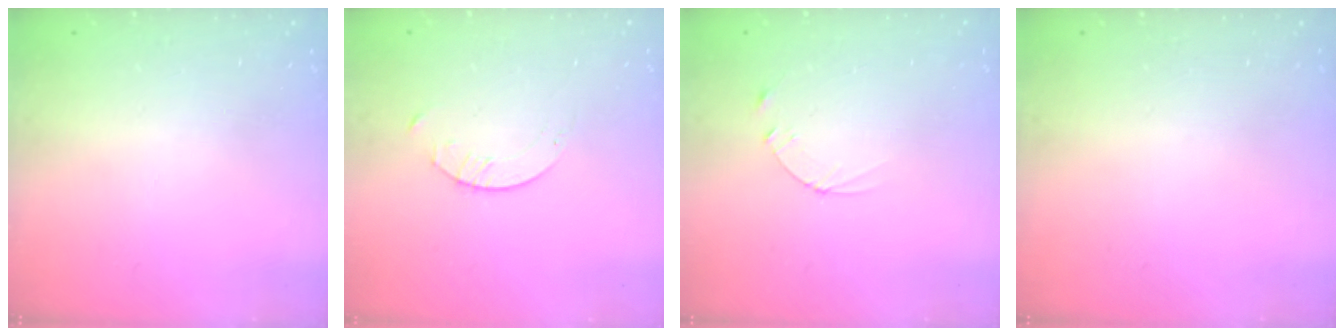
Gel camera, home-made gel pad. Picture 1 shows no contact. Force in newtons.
{"total": 1.6, "press": 1.6, "slide": 0.2}
{"total": 2.4, "press": 2.3, "slide": 0.2}
{"total": 0.0}